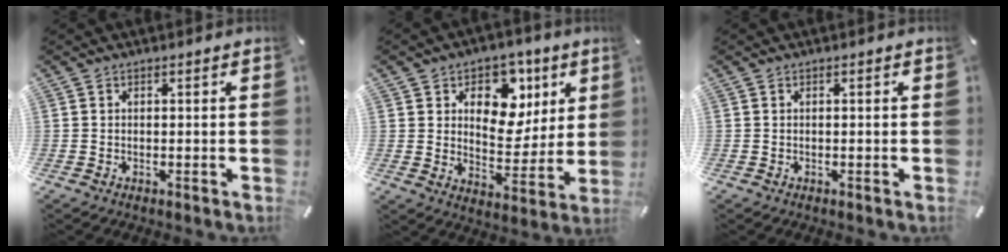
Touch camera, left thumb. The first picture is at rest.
{"total": 12.7, "force": [5.1, 9.6, 6.4], "torque": [-0.076, -0.036, 0.090]}
{"total": 0.0}